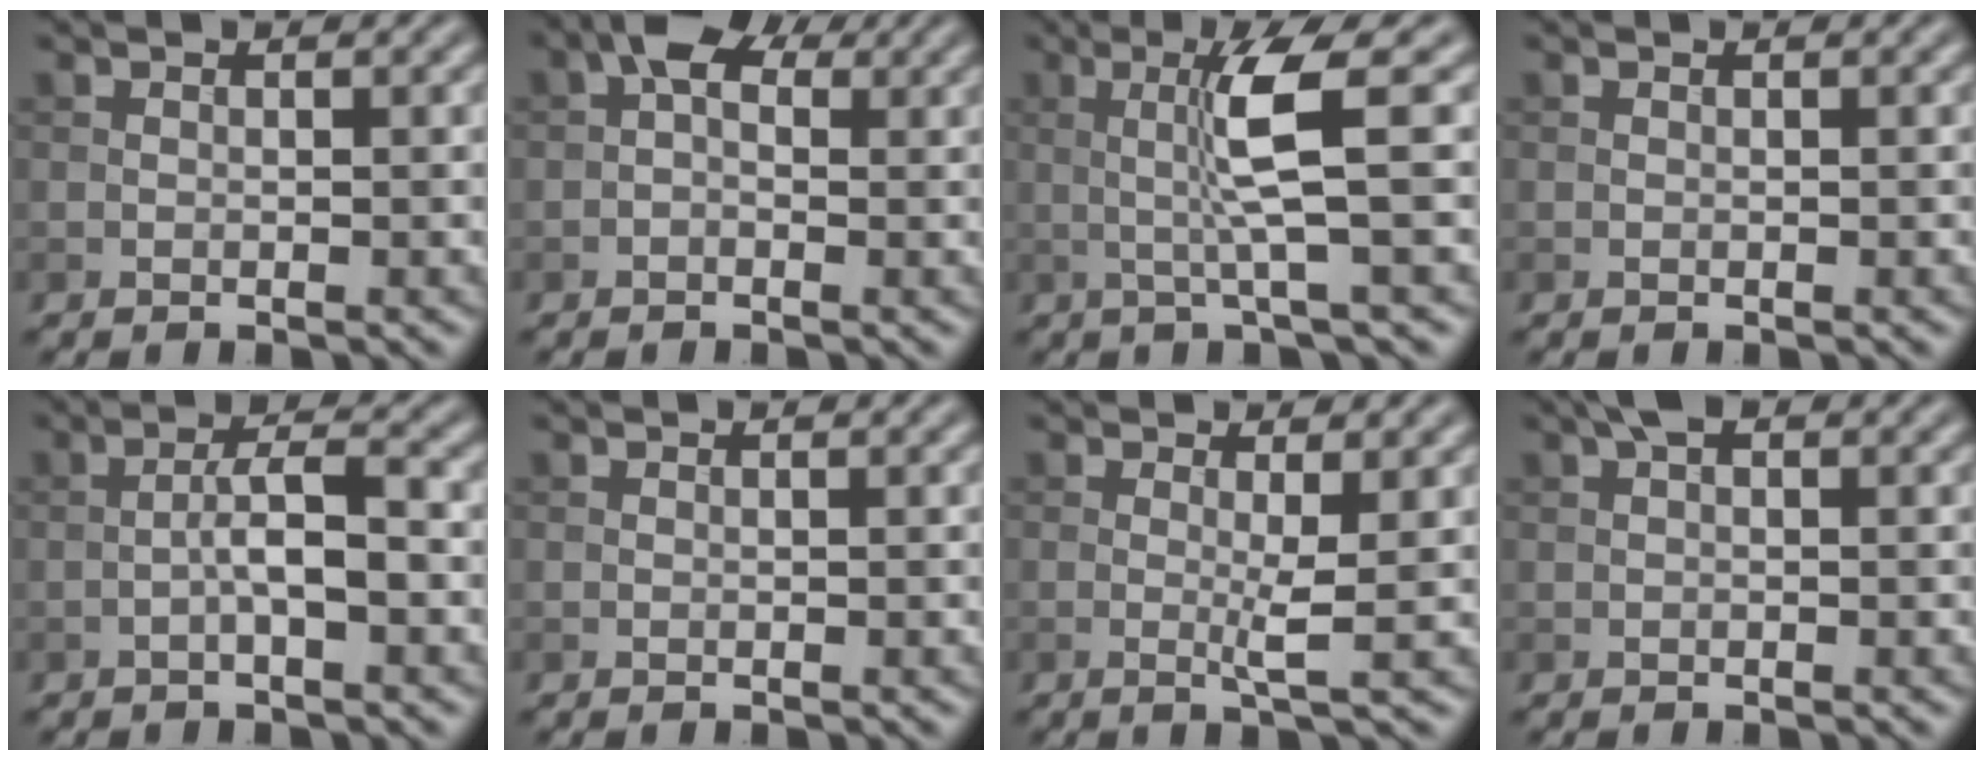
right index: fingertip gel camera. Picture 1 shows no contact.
{"total": 2.9, "force": [0.5, 1.8, 2.3], "torque": [-0.034, 0.011, -0.007]}
{"total": 4.8, "force": [0.4, 0.1, 4.8], "torque": [-0.096, 0.001, 0.009]}
{"total": 0.0}
{"total": 3.3, "force": [-1.0, 0.7, 3.1], "torque": [-0.059, 0.009, -0.023]}
{"total": 0.0}
{"total": 2.0, "force": [0.2, 0.0, 2.0], "torque": [-0.042, -0.006, -0.001]}
{"total": 1.3, "force": [0.5, 0.5, 1.0], "torque": [-0.020, 0.005, 0.007]}